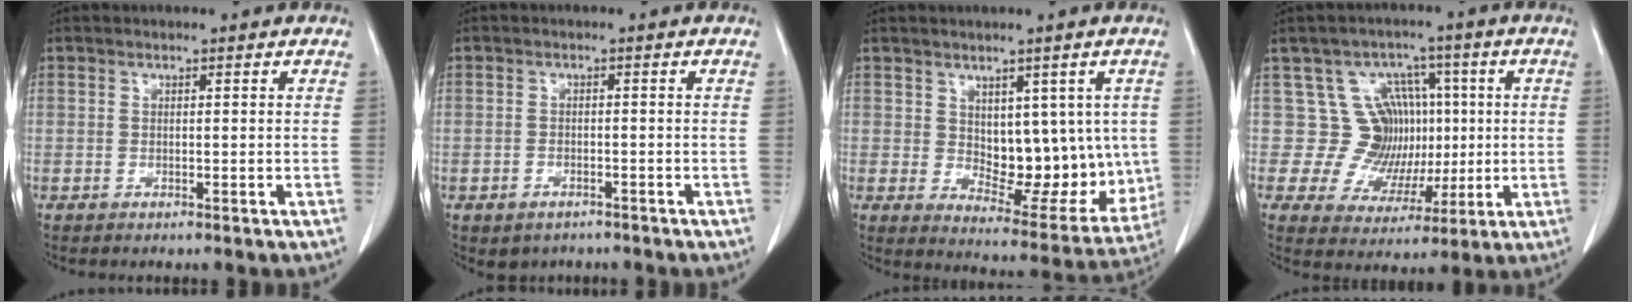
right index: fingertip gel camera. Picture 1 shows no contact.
{"total": 3.2, "force": [-2.3, 2.1, 0.8], "torque": [-0.010, 0.005, -0.025]}
{"total": 12.7, "force": [1.5, 6.8, 10.6], "torque": [-0.125, -0.005, 0.042]}
{"total": 9.8, "force": [1.9, 9.1, 3.1], "torque": [-0.037, 0.034, 0.045]}